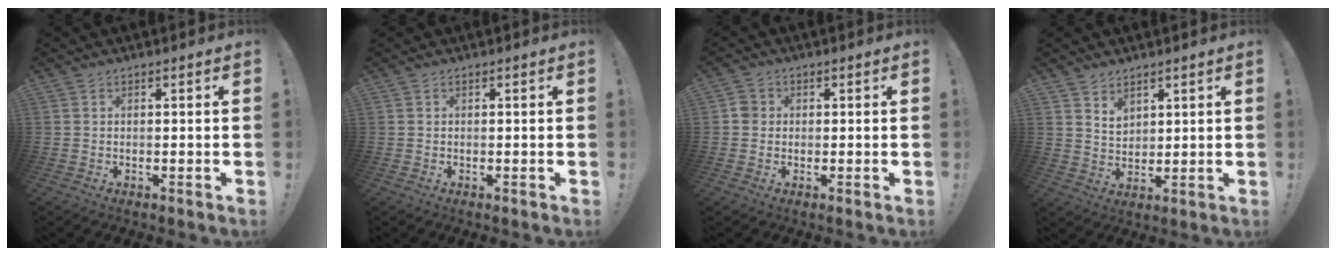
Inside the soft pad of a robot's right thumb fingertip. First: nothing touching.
{"total": 0.0}
{"total": 3.1, "force": [-0.2, 2.9, 1.1], "torque": [-0.012, 0.009, -0.003]}
{"total": 4.8, "force": [3.6, 3.0, 1.0], "torque": [-0.006, -0.032, 0.065]}